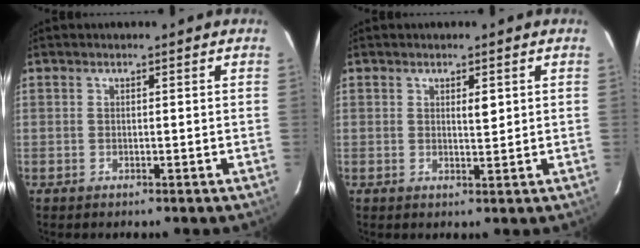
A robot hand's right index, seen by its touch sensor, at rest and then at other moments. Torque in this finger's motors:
{"motor_torque": [0.14, 0.07, -0.01, 0.03]}